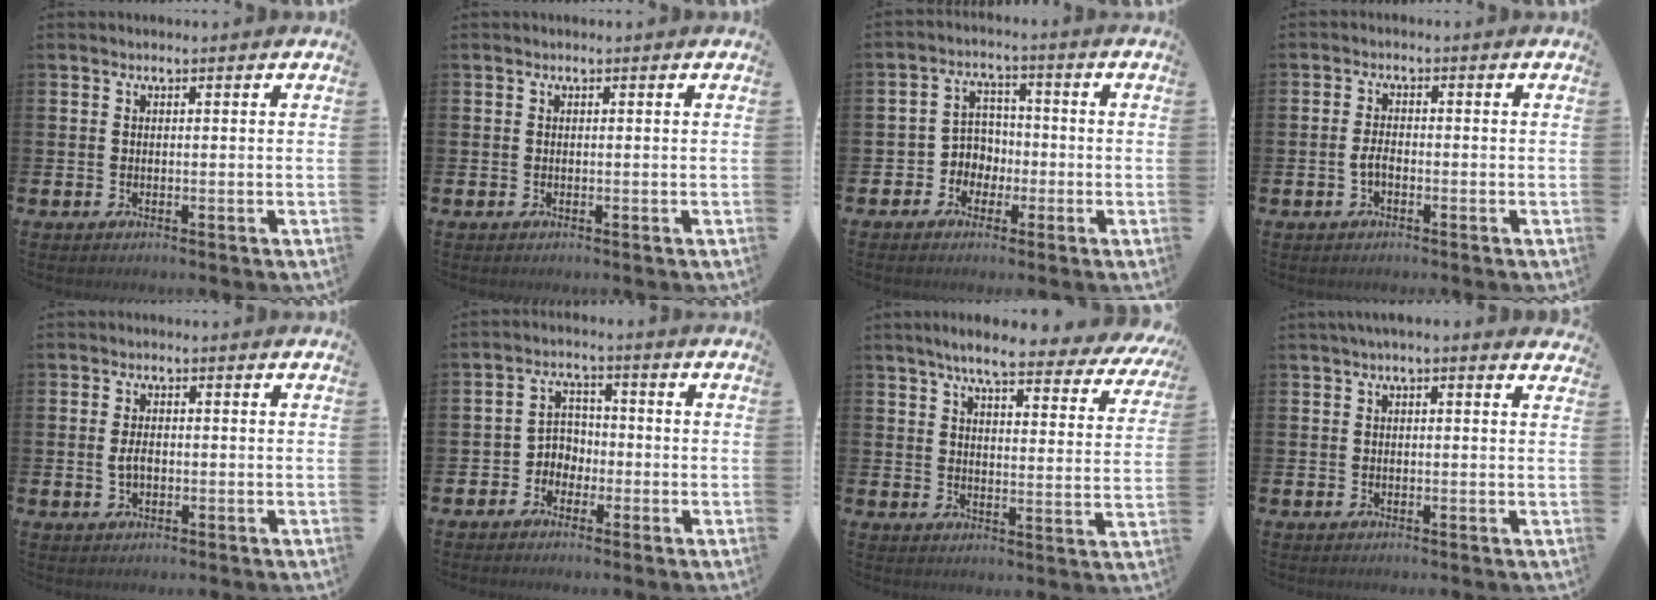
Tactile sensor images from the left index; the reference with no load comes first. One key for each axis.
{"total": 0.0}
{"total": 4.0, "fx": -1.2, "fy": 3.8, "fz": 0.7, "tx": -0.036, "ty": 0.004, "tz": -0.031}
{"total": 1.9, "fx": -0.7, "fy": 1.0, "fz": 1.5, "tx": -0.028, "ty": 0.002, "tz": -0.014}
{"total": 2.2, "fx": -0.2, "fy": 1.4, "fz": 1.8, "tx": -0.027, "ty": 0.002, "tz": -0.007}
{"total": 3.2, "fx": -1.7, "fy": 2.7, "fz": 0.6, "tx": -0.030, "ty": 0.003, "tz": -0.041}
{"total": 7.2, "fx": 6.3, "fy": 1.0, "fz": 3.3, "tx": -0.076, "ty": -0.033, "tz": 0.104}
{"total": 1.1, "fx": 0.9, "fy": 0.0, "fz": 0.7, "tx": -0.012, "ty": 0.003, "tz": 0.015}